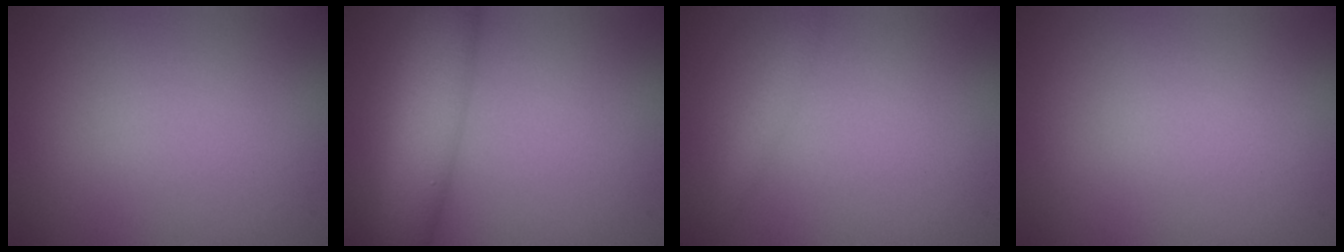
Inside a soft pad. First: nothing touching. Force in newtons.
{"total": 6.4, "press": 6.4, "slide": 0.3}
{"total": 1.3, "press": 1.3, "slide": 0.1}
{"total": 0.0}